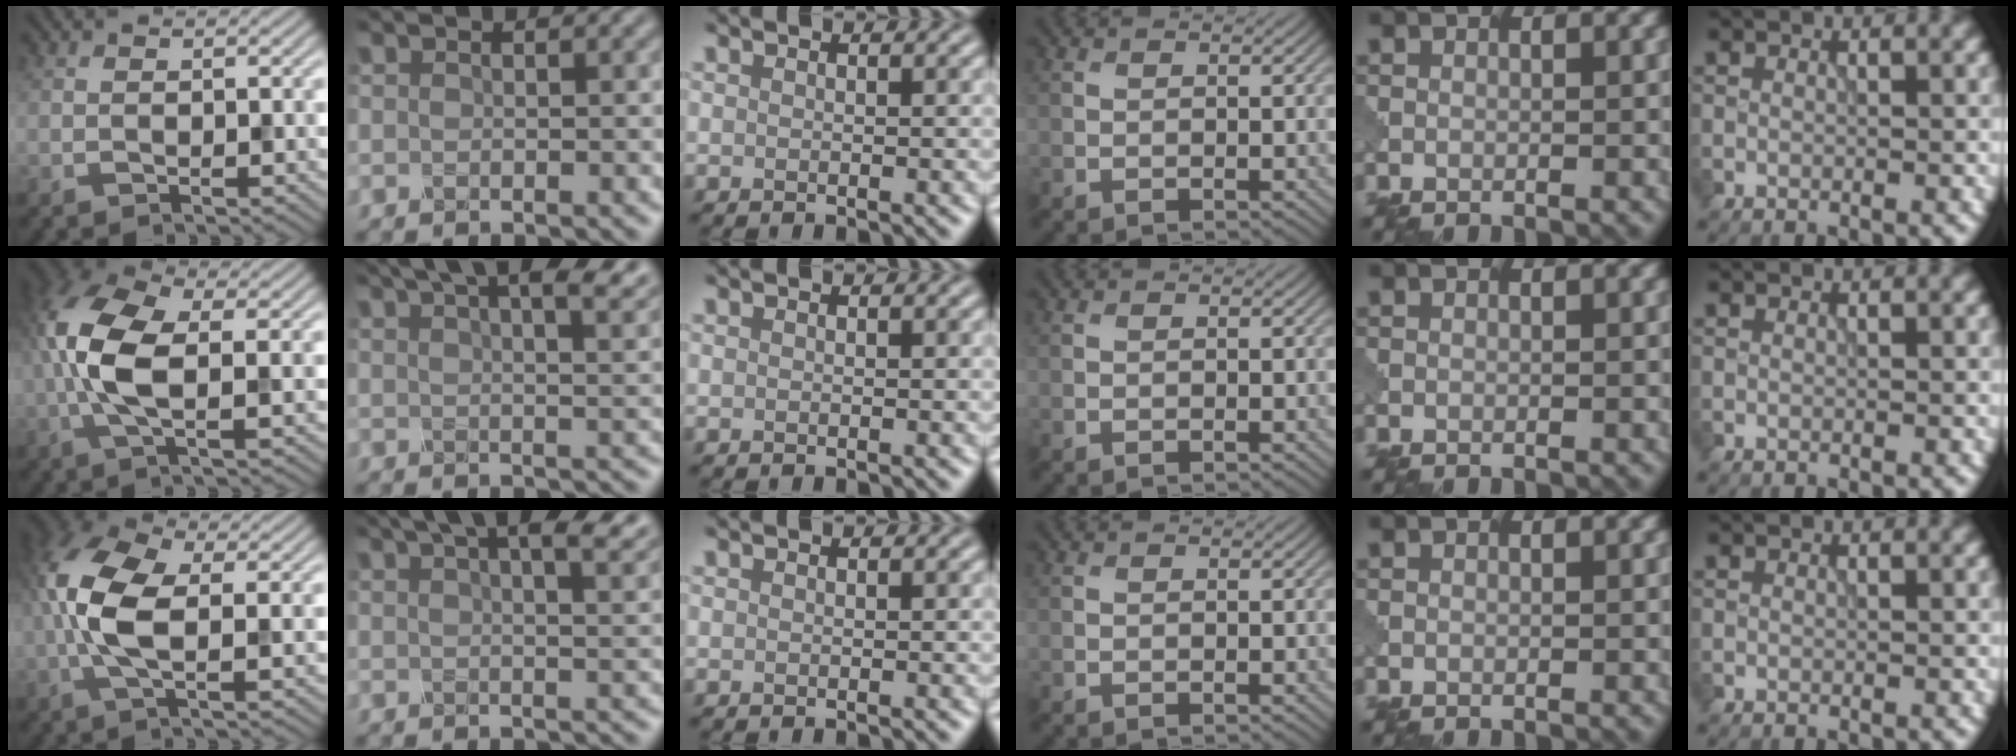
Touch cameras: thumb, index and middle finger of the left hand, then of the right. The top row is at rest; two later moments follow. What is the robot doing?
{"motion": "squeeze", "object": "foam earplug"}